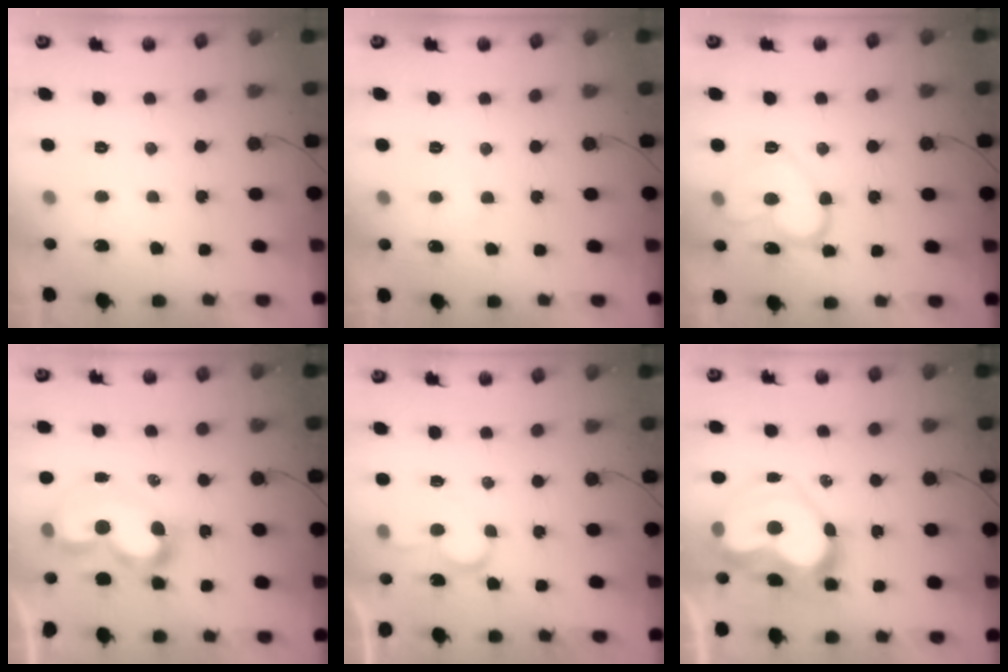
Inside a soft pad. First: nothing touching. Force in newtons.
{"total": 3.0, "press": 3.0, "slide": 0.3}
{"total": 14.7, "press": 14.6, "slide": 1.3}
{"total": 10.6, "press": 10.5, "slide": 1.4}
{"total": 6.3, "press": 6.2, "slide": 0.6}
{"total": 20.6, "press": 20.5, "slide": 1.6}